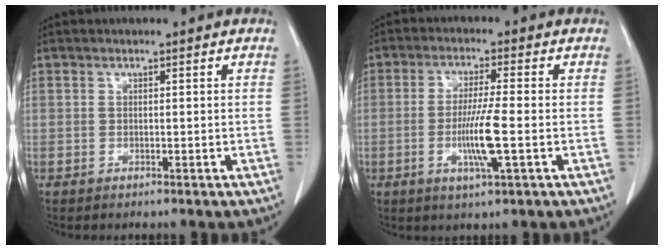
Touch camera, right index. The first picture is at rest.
{"total": 7.4, "force": [-1.7, -0.2, 7.1], "torque": [-0.137, -0.012, -0.032]}